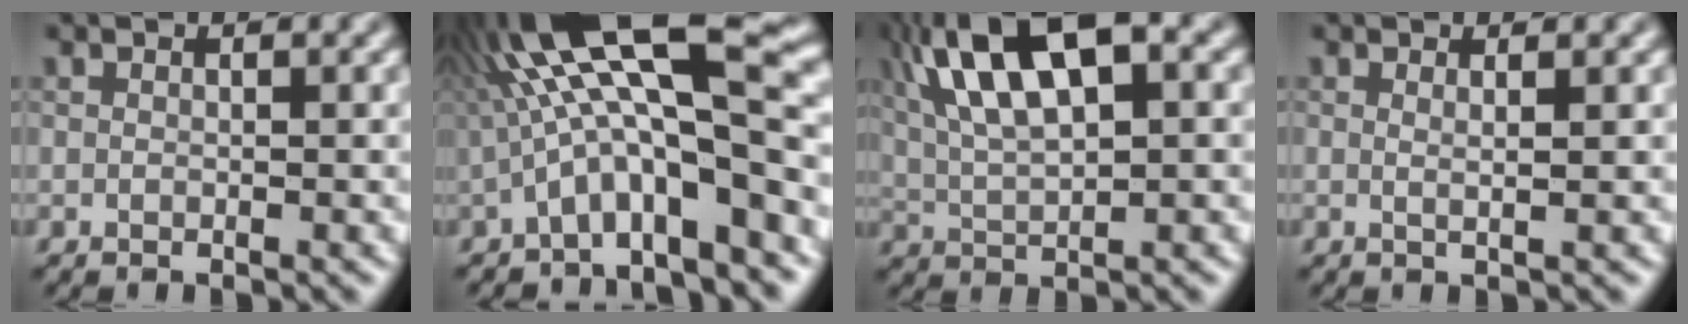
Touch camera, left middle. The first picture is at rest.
{"total": 12.7, "force": [-0.4, 3.0, 12.3], "torque": [-0.205, 0.043, -0.006]}
{"total": 10.6, "force": [3.8, 4.2, 8.9], "torque": [-0.175, 0.019, 0.067]}
{"total": 1.2, "force": [0.5, 0.4, 1.0], "torque": [-0.007, -0.001, 0.002]}